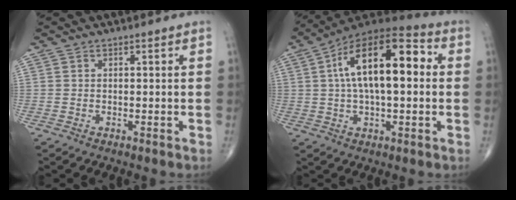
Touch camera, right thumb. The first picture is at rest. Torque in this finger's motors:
{"motor_torque": [0.77, 4.24, 2.01, 0.31, 0.29]}